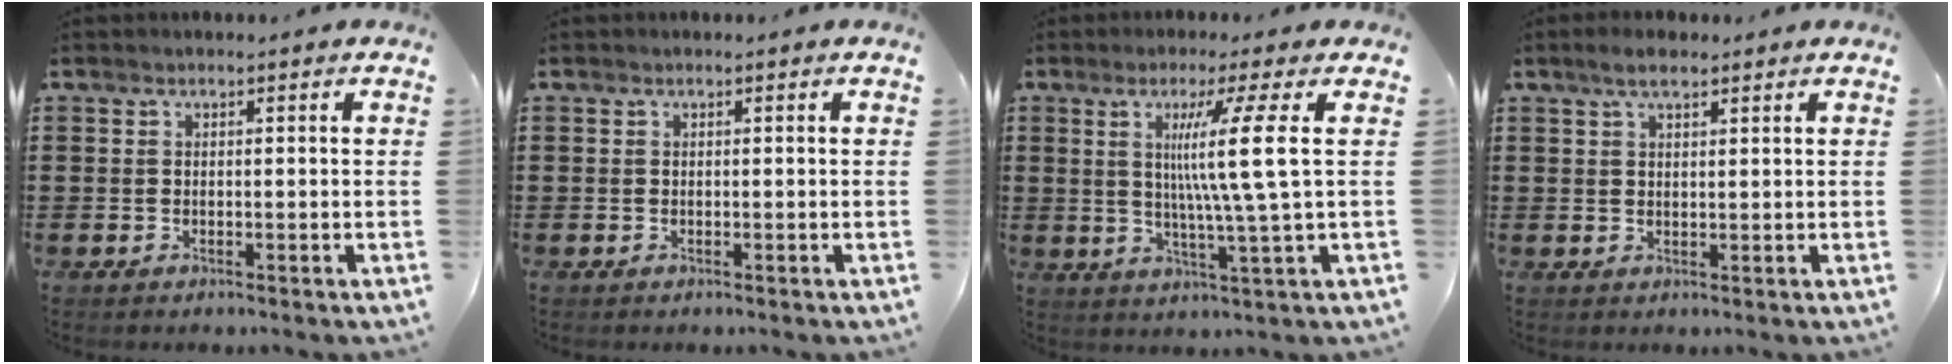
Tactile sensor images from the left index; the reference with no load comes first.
{"total": 0.0}
{"total": 10.0, "force": [2.2, -1.0, 9.7], "torque": [-0.187, 0.001, 0.025]}
{"total": 3.1, "force": [2.0, 1.0, 2.1], "torque": [-0.045, 0.005, 0.036]}